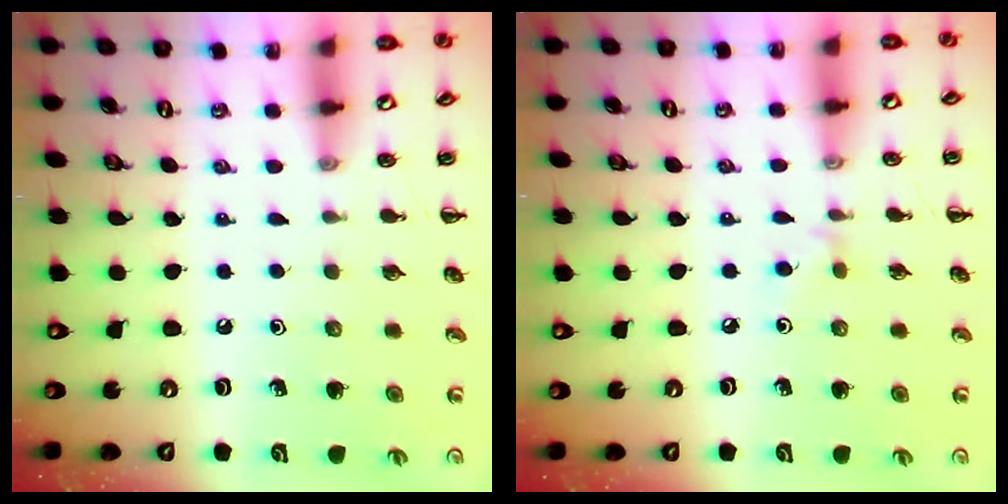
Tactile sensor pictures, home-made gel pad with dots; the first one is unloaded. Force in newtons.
{"total": 3.7, "press": 3.5, "slide": 1.2}